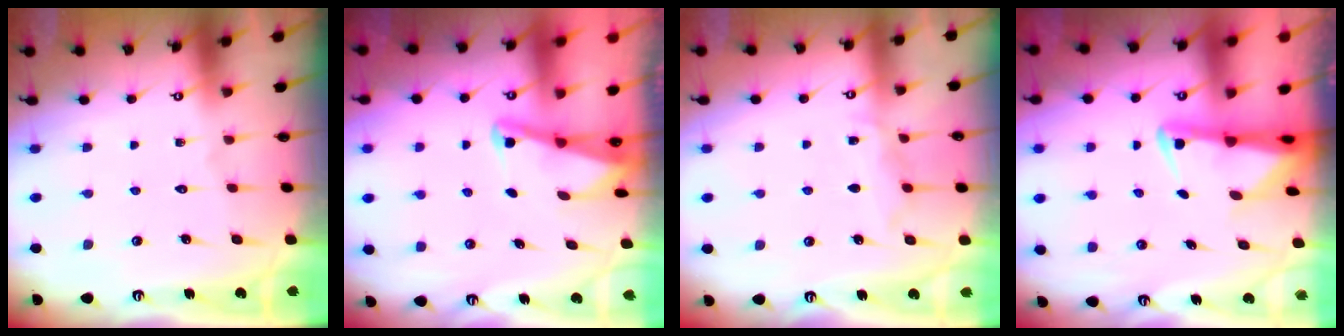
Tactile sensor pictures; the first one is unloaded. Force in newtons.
{"total": 2.1, "press": 2.0, "slide": 0.3}
{"total": 5.9, "press": 5.9, "slide": 0.3}
{"total": 2.5, "press": 2.5, "slide": 0.5}